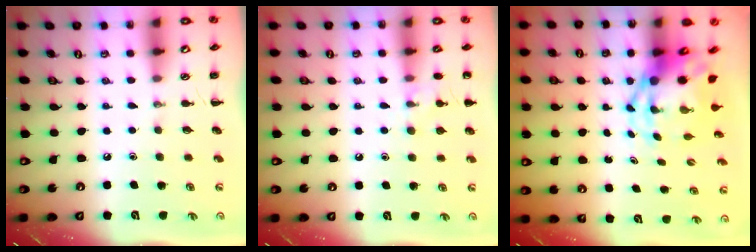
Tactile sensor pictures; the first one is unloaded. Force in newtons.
{"total": 9.0, "press": 8.7, "slide": 2.4}
{"total": 5.8, "press": 5.6, "slide": 1.5}